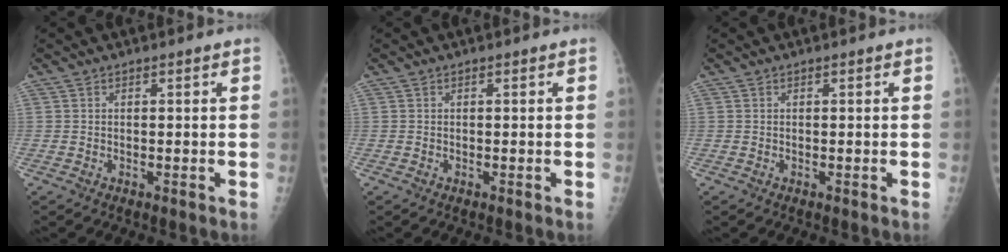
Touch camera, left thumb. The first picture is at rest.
{"total": 0.0}
{"total": 0.0}